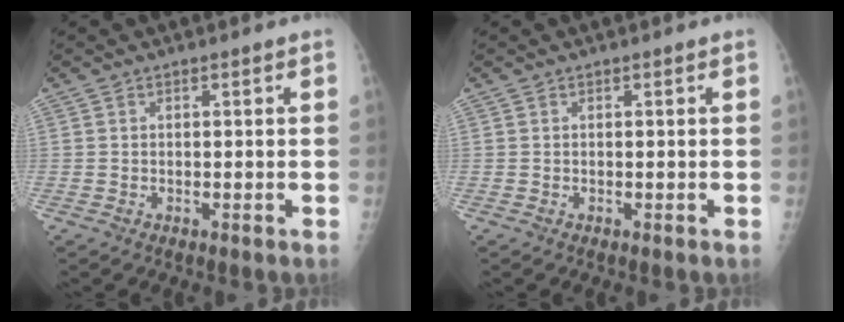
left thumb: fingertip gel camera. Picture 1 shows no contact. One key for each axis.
{"total": 0.0}